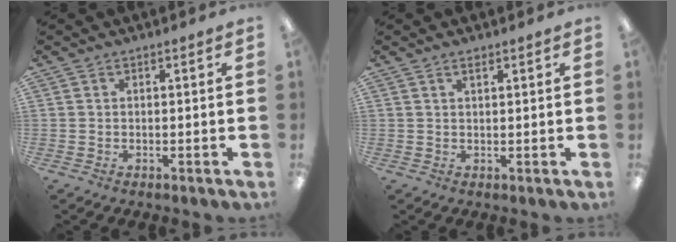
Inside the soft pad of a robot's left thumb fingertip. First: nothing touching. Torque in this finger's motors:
{"motor_torque": [-0.23, 0.11, -0.55, -0.14, 0.08]}